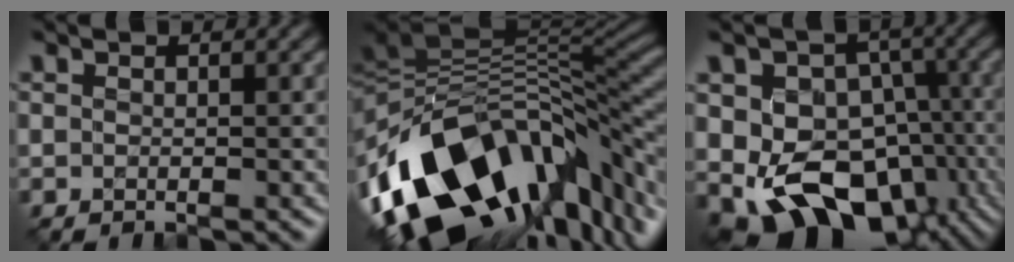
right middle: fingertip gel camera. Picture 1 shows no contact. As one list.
[{"total": 16.6, "force": [-4.3, 9.0, 13.3], "torque": [-0.223, -0.009, -0.063]}, {"total": 12.1, "force": [-3.5, 8.9, 7.4], "torque": [-0.111, -0.013, -0.055]}]